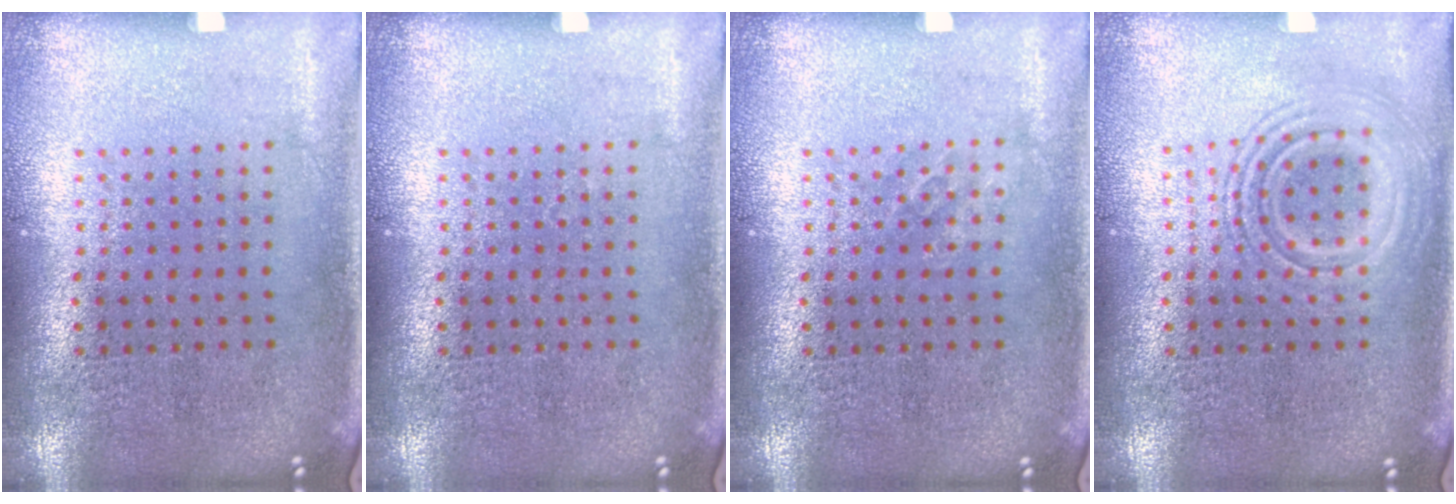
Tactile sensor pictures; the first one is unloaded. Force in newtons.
{"total": 0.0}
{"total": 0.8, "press": 0.8, "slide": 0.1}
{"total": 2.5, "press": 2.4, "slide": 0.4}